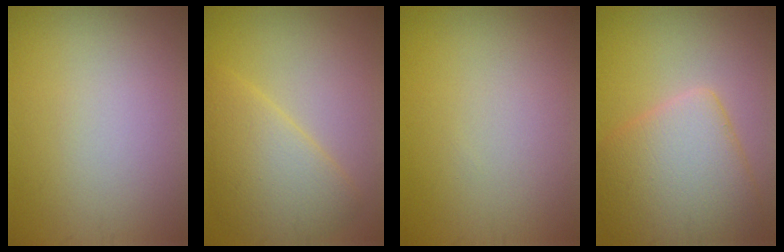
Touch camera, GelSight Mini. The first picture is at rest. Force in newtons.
{"total": 5.0, "press": 5.0, "slide": 0.2}
{"total": 0.0}
{"total": 7.1, "press": 7.1, "slide": 0.2}